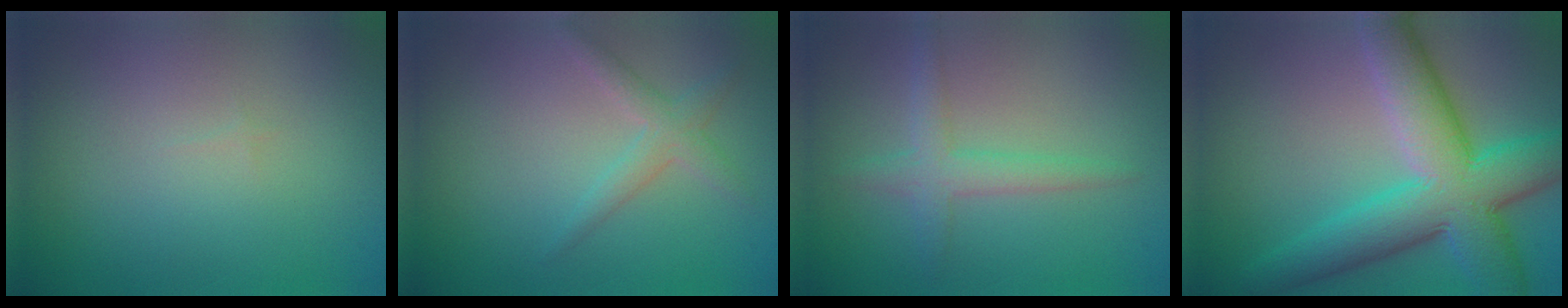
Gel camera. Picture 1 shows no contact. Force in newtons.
{"total": 2.1, "press": 2.1, "slide": 0.1}
{"total": 2.7, "press": 2.7, "slide": 0.2}
{"total": 10.3, "press": 10.3, "slide": 0.2}